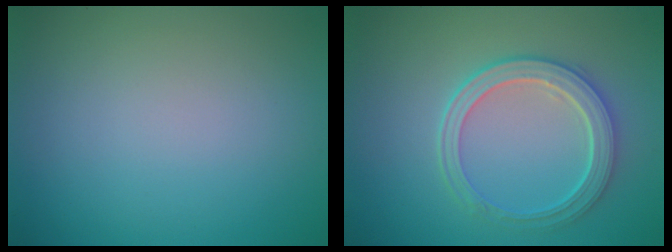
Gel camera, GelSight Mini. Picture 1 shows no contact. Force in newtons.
{"total": 4.3, "press": 3.7, "slide": 2.2}